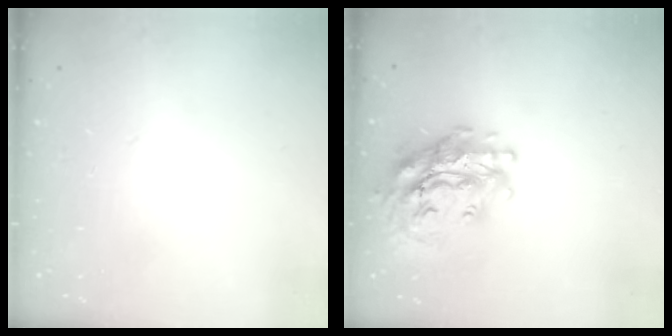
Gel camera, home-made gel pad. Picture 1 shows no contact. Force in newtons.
{"total": 21.0, "press": 20.9, "slide": 2.7}